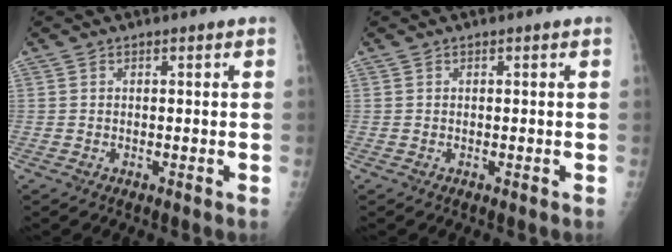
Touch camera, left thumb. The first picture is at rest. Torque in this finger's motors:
{"motor_torque": [-0.02, 0.02, 0.00, 0.00, 0.00]}